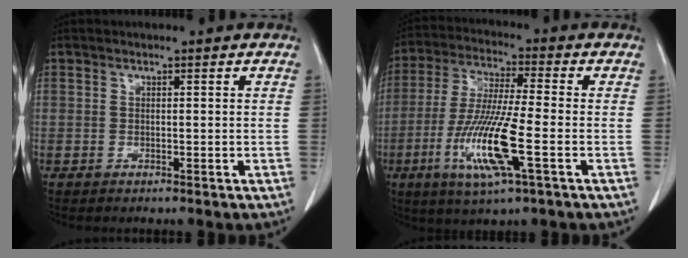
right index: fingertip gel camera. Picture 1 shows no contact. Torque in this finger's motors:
{"motor_torque": [1.97, -0.17, 0.48, 0.14]}